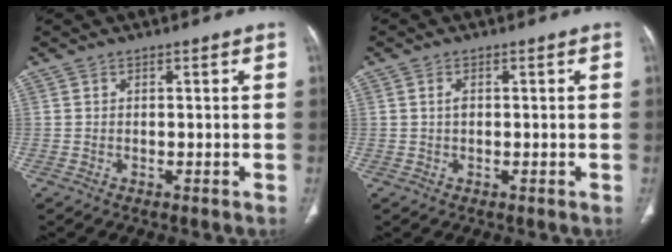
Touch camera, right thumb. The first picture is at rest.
{"total": 1.5, "force": [0.2, 0.9, 1.1], "torque": [-0.021, 0.002, 0.005]}